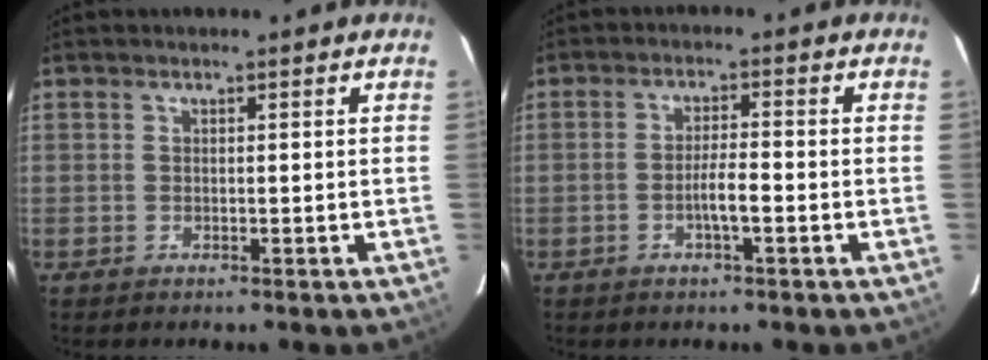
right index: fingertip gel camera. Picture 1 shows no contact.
{"total": 3.6, "force": [-1.3, 0.4, 3.3], "torque": [-0.058, 0.001, -0.024]}